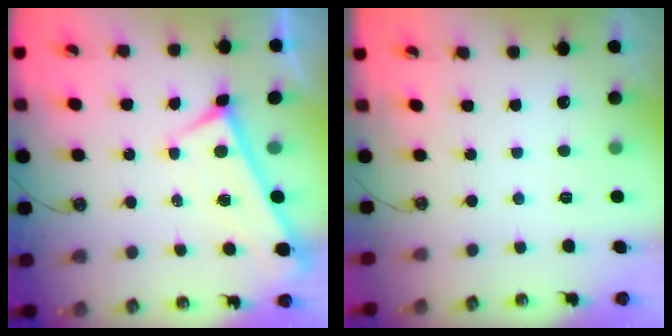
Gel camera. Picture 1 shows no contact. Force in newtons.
{"total": 0.0}